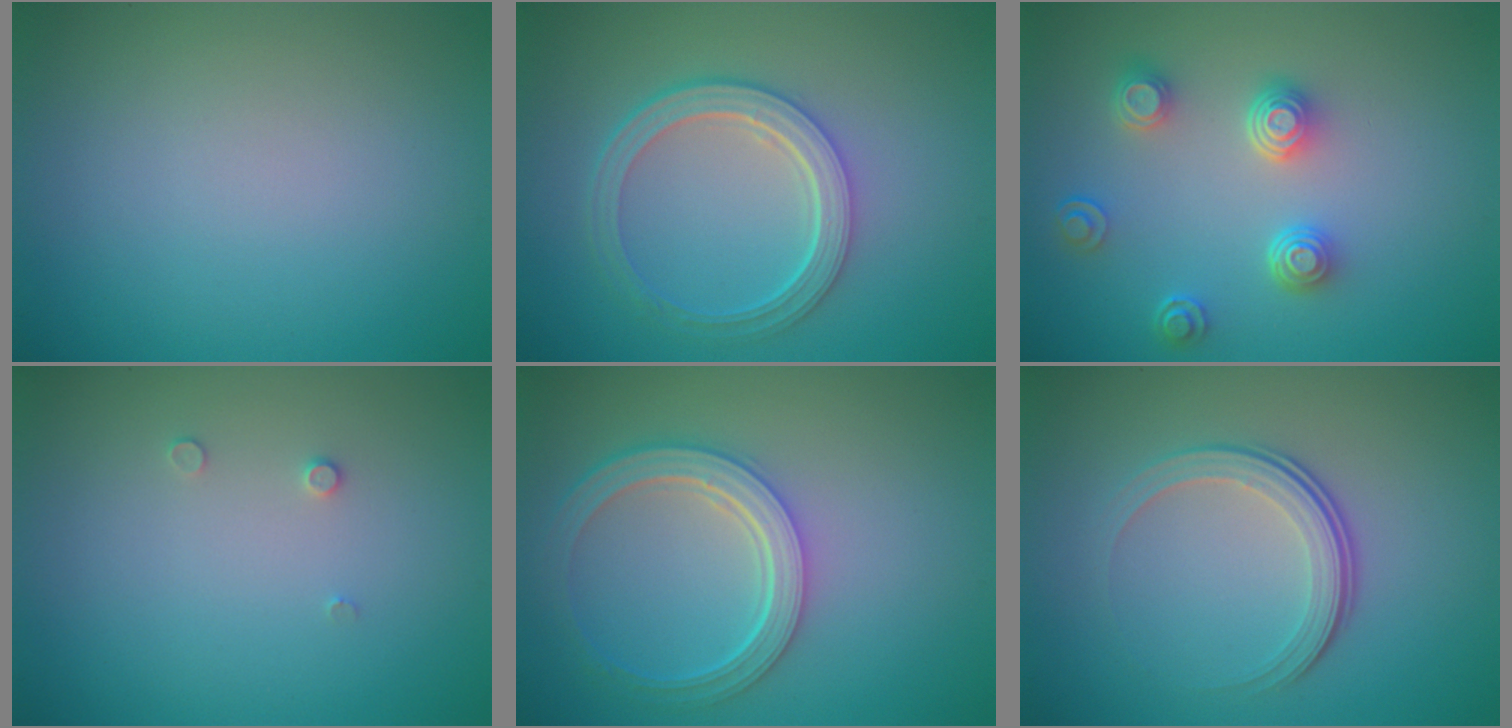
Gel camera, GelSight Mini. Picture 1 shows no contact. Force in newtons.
{"total": 4.8, "press": 3.5, "slide": 3.2}
{"total": 4.0, "press": 3.2, "slide": 2.5}
{"total": 0.6, "press": 0.6, "slide": 0.2}
{"total": 5.0, "press": 3.9, "slide": 3.1}
{"total": 4.0, "press": 2.6, "slide": 3.0}